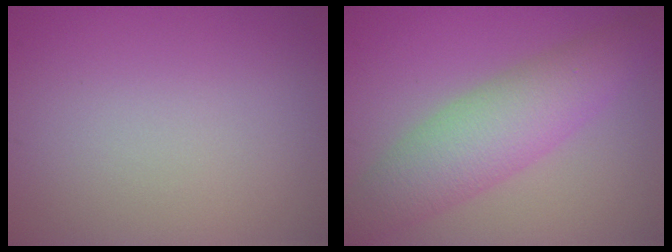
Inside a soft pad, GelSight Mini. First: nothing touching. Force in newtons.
{"total": 6.2, "press": 6.2, "slide": 0.1}